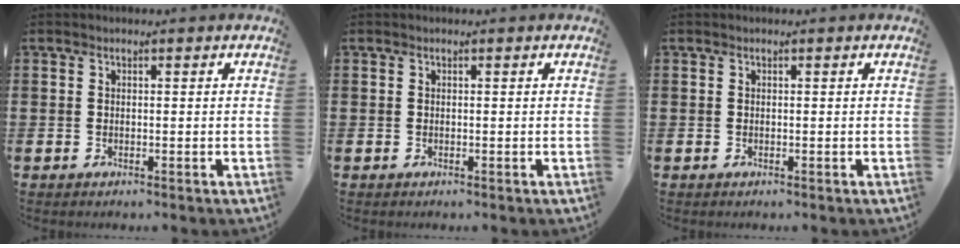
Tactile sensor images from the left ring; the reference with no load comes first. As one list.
[{"total": 0.0}, {"total": 0.0}]